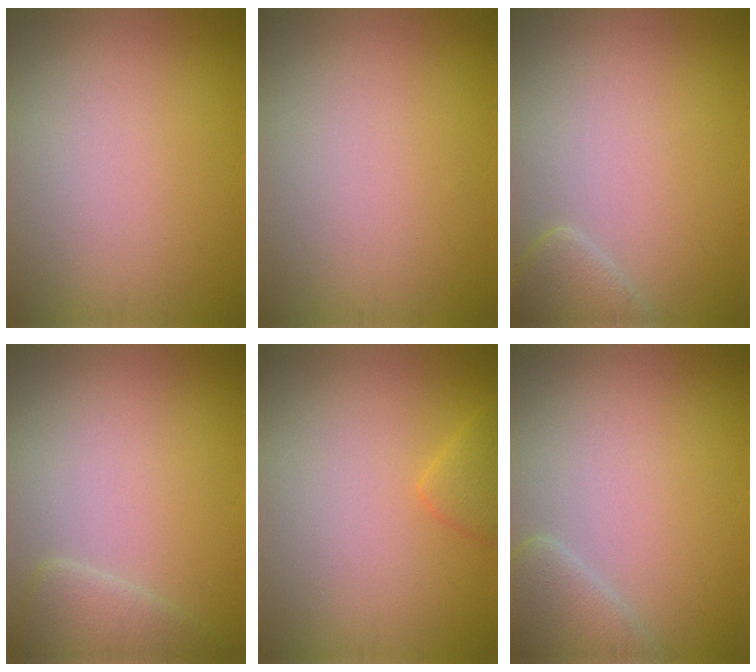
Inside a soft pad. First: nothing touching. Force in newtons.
{"total": 0.0}
{"total": 2.2, "press": 2.2, "slide": 0.1}
{"total": 2.6, "press": 2.6, "slide": 0.3}
{"total": 1.7, "press": 1.7, "slide": 0.1}
{"total": 3.2, "press": 3.2, "slide": 0.4}